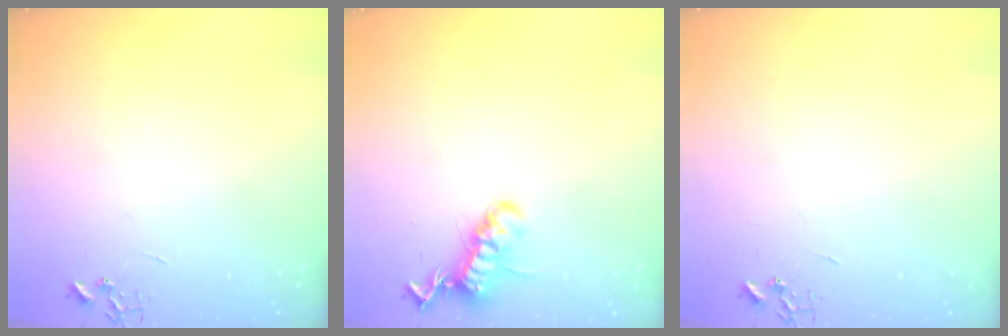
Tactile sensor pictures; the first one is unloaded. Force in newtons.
{"total": 13.8, "press": 13.7, "slide": 1.3}
{"total": 0.0}